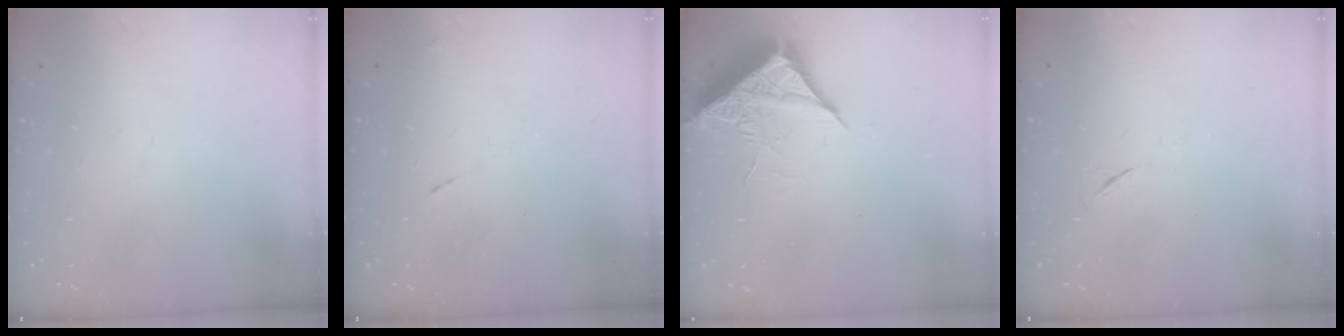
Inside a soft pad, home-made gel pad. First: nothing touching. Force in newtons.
{"total": 4.7, "press": 4.7, "slide": 0.6}
{"total": 6.9, "press": 6.9, "slide": 0.4}
{"total": 4.0, "press": 4.0, "slide": 0.6}